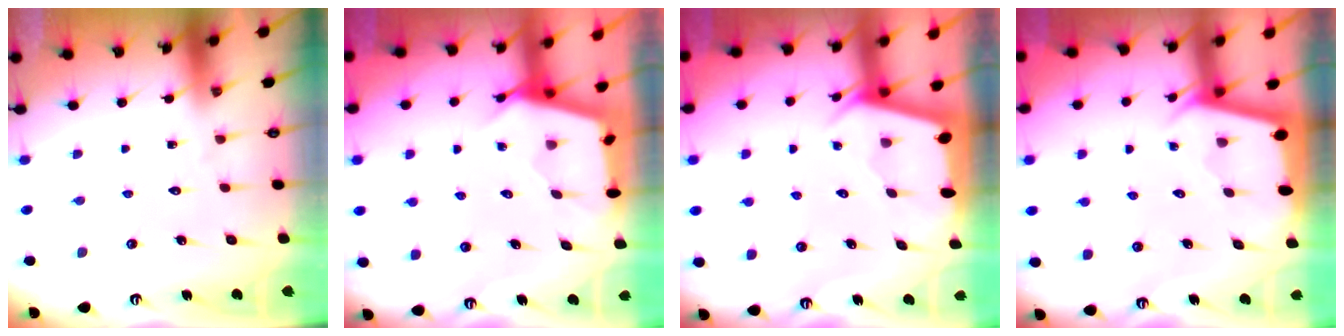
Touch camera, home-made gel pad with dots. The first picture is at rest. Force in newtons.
{"total": 2.7, "press": 2.7, "slide": 0.3}
{"total": 2.4, "press": 2.3, "slide": 0.3}
{"total": 2.4, "press": 2.4, "slide": 0.2}